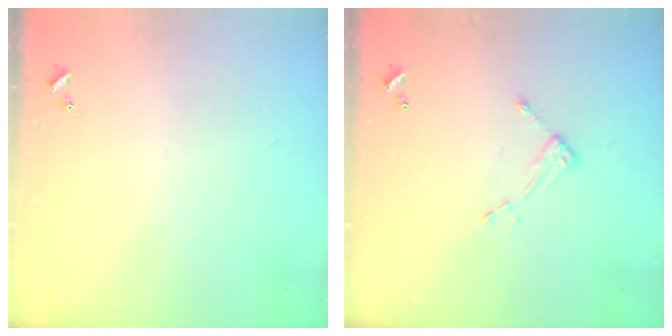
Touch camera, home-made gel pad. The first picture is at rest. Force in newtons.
{"total": 6.4, "press": 6.4, "slide": 0.3}